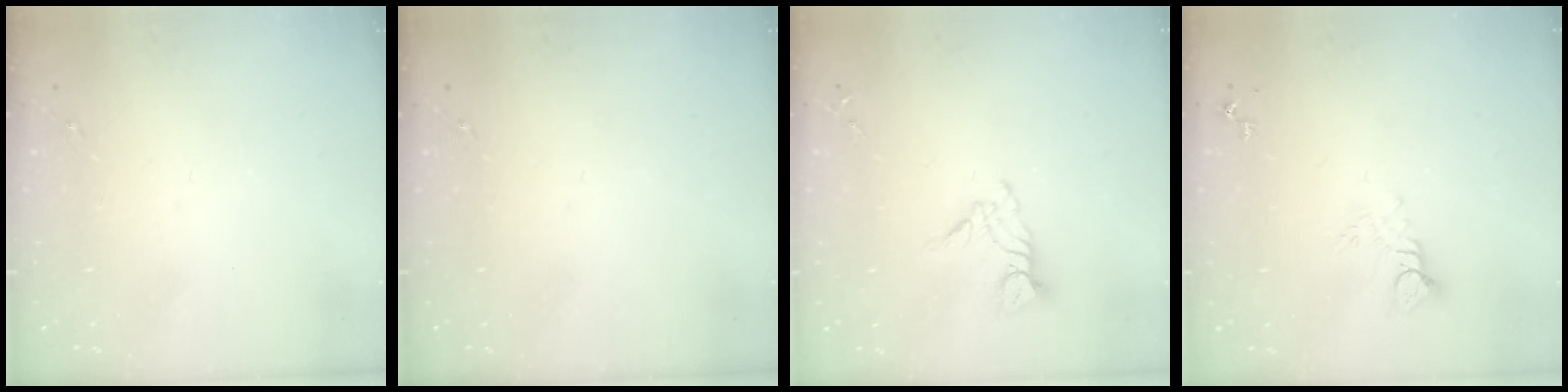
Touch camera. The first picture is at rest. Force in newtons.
{"total": 0.0}
{"total": 9.7, "press": 9.6, "slide": 0.9}
{"total": 5.7, "press": 5.7, "slide": 0.3}